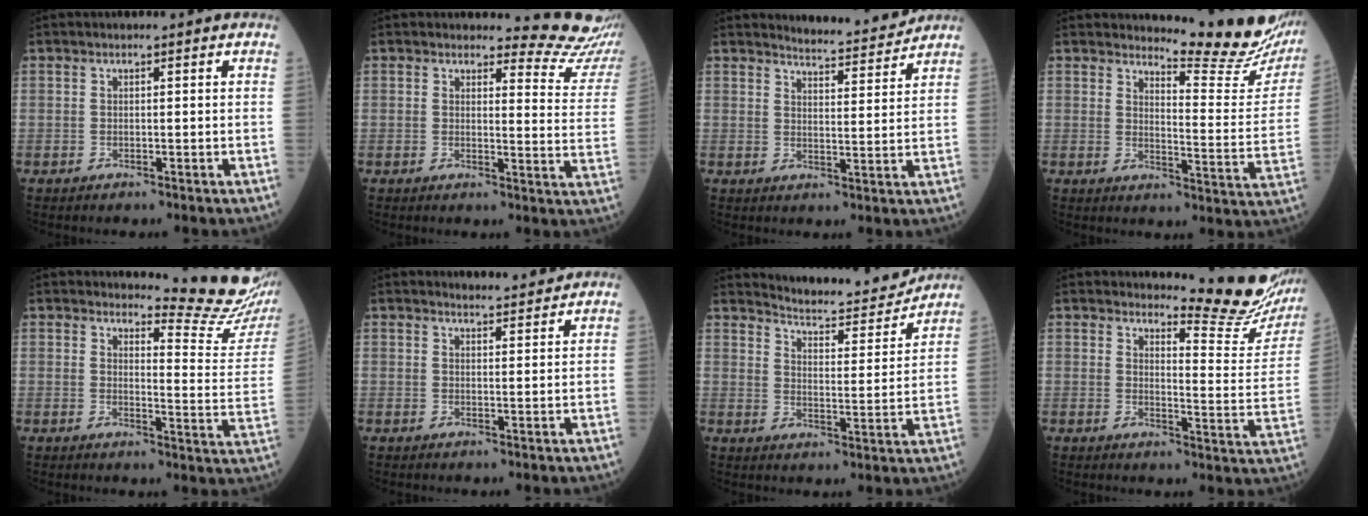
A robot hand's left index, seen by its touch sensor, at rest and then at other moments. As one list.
[{"total": 9.9, "force": [9.9, 0.7, 0.3], "torque": [0.019, -0.088, 0.080]}, {"total": 6.5, "force": [6.4, -0.1, 0.6], "torque": [-0.022, -0.009, 0.090]}, {"total": 14.0, "force": [13.6, 0.4, 3.2], "torque": [-0.039, -0.102, 0.149]}, {"total": 12.1, "force": [11.8, -0.9, 2.5], "torque": [-0.026, -0.111, 0.122]}, {"total": 3.6, "force": [3.6, 0.3, 0.4], "torque": [-0.012, 0.004, 0.049]}, {"total": 11.1, "force": [10.9, 0.7, 1.7], "torque": [-0.028, -0.015, 0.153]}, {"total": 12.6, "force": [12.2, 0.5, 2.9], "torque": [-0.031, -0.095, 0.130]}]